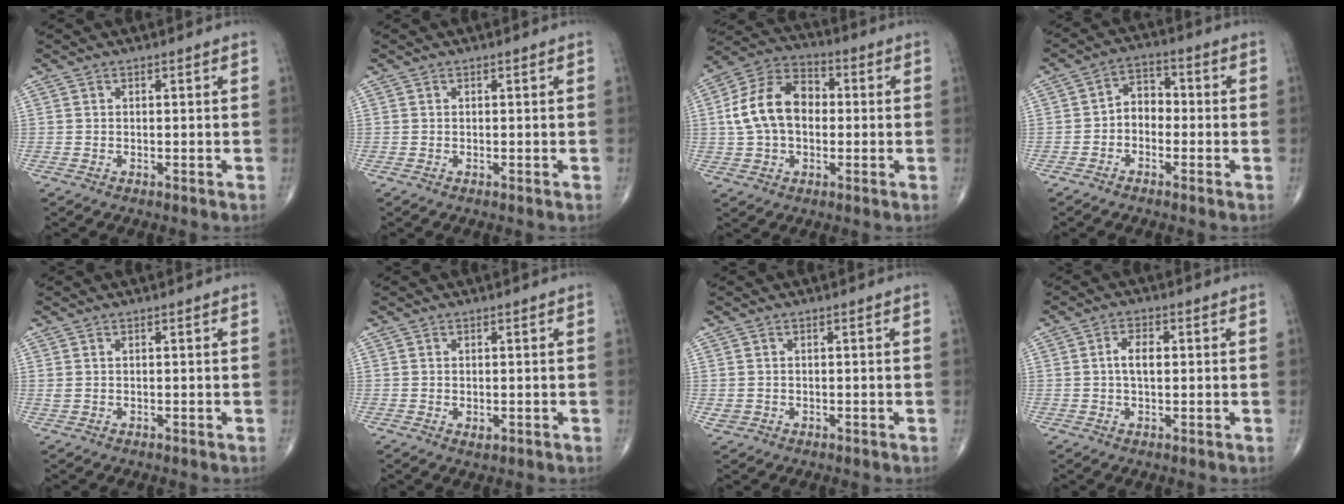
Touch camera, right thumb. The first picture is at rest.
{"total": 0.0}
{"total": 13.6, "force": [0.4, 9.3, 9.9], "torque": [-0.172, 0.033, -0.001]}
{"total": 5.0, "force": [-1.3, 3.7, 3.0], "torque": [-0.025, 0.027, -0.039]}
{"total": 0.9, "force": [0.3, 0.5, 0.7], "torque": [-0.021, 0.012, 0.014]}
{"total": 1.2, "force": [-0.2, 0.8, 0.8], "torque": [-0.009, -0.003, -0.001]}
{"total": 1.3, "force": [-0.2, 1.2, 0.5], "torque": [-0.007, 0.002, 0.001]}
{"total": 3.8, "force": [0.4, 2.0, 3.2], "torque": [-0.057, 0.005, 0.004]}